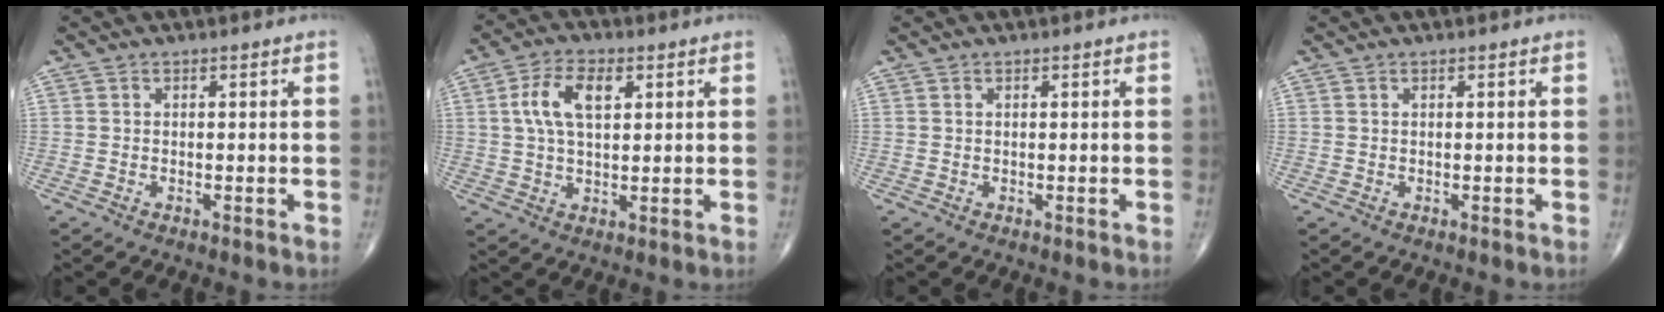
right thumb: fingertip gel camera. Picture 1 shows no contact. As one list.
[{"total": 8.3, "force": [2.3, 4.3, 6.7], "torque": [-0.126, 0.007, 0.042]}, {"total": 0.0}, {"total": 0.0}]